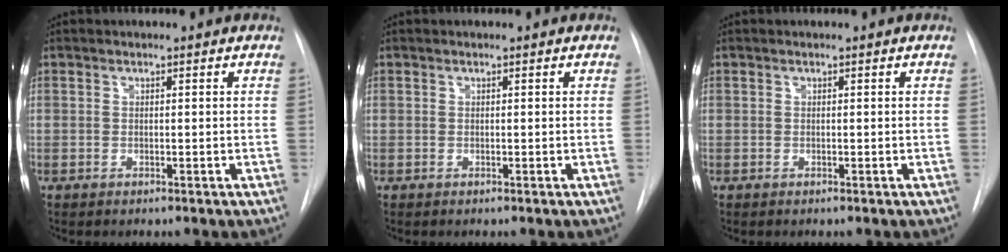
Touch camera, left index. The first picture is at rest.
{"total": 0.0}
{"total": 0.0}